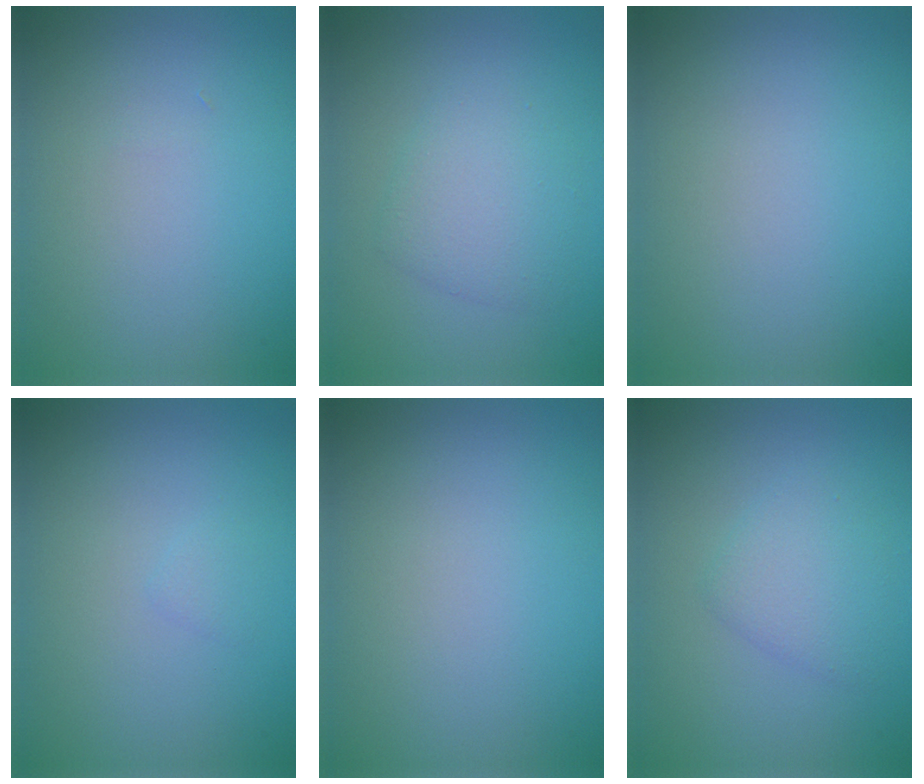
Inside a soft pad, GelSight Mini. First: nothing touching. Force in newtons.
{"total": 2.9, "press": 2.9, "slide": 0.1}
{"total": 0.0}
{"total": 0.6, "press": 0.6, "slide": 0.1}
{"total": 0.0}
{"total": 2.4, "press": 2.4, "slide": 0.1}